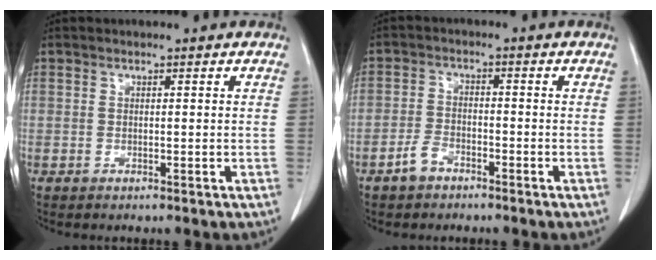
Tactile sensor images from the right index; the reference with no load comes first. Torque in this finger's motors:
{"motor_torque": [-0.16, -0.24, -0.13, -0.03]}